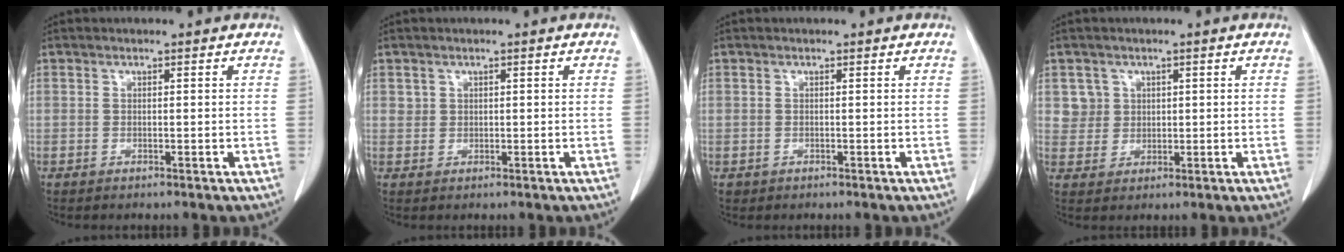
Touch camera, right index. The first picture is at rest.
{"total": 1.1, "force": [0.6, 1.0, 0.1], "torque": [0.012, 0.002, 0.005]}
{"total": 0.5, "force": [-0.2, 0.5, 0.0], "torque": [0.007, 0.006, -0.004]}
{"total": 3.5, "force": [1.4, 3.2, -0.2], "torque": [0.019, 0.004, 0.025]}